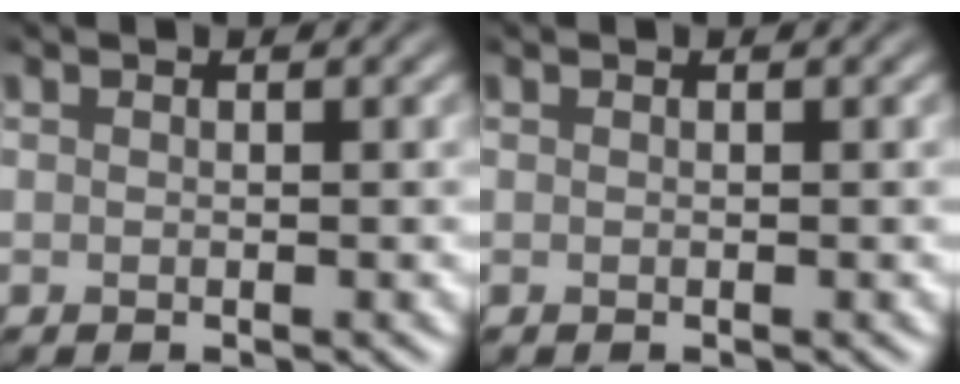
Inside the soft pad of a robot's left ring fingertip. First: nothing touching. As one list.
[{"total": 0.0}]